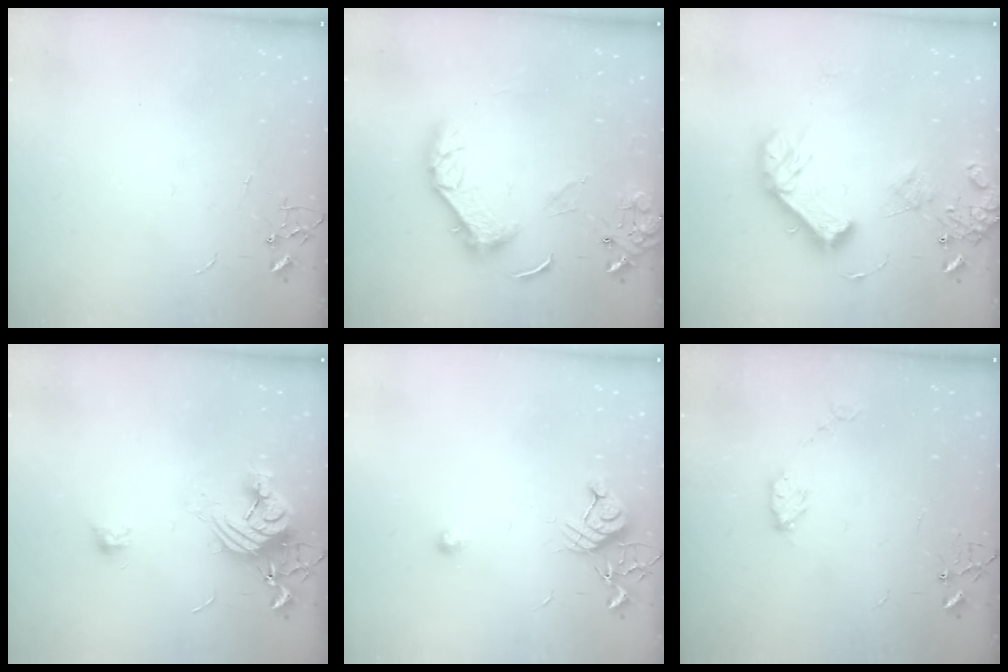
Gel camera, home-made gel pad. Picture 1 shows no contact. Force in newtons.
{"total": 13.0, "press": 12.9, "slide": 1.1}
{"total": 16.4, "press": 16.2, "slide": 2.4}
{"total": 12.9, "press": 12.9, "slide": 1.2}
{"total": 9.8, "press": 9.8, "slide": 1.0}
{"total": 4.9, "press": 4.8, "slide": 0.6}